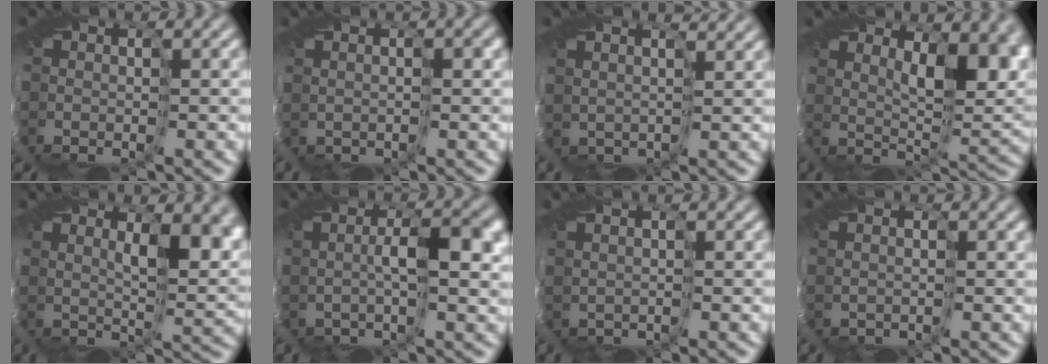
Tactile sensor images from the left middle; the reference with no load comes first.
{"total": 0.6, "force": [0.2, 0.4, 0.4], "torque": [-0.002, 0.013, 0.008]}
{"total": 3.9, "force": [3.3, 1.5, 1.4], "torque": [-0.037, 0.019, 0.046]}
{"total": 5.9, "force": [3.1, 1.7, 4.7], "torque": [-0.068, 0.006, 0.049]}
{"total": 5.6, "force": [2.6, 1.3, 4.8], "torque": [-0.073, 0.006, 0.043]}
{"total": 3.1, "force": [0.4, 0.0, 3.1], "torque": [-0.063, 0.007, 0.005]}
{"total": 0.8, "force": [0.8, -0.1, -0.3], "torque": [0.000, 0.010, 0.024]}
{"total": 0.8, "force": [0.1, -0.5, -0.6], "torque": [0.012, 0.004, 0.007]}